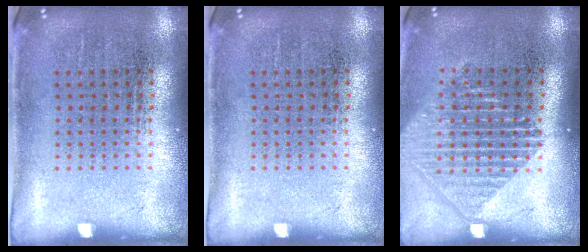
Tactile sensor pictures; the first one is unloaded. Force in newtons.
{"total": 0.0}
{"total": 1.4, "press": 1.3, "slide": 0.6}